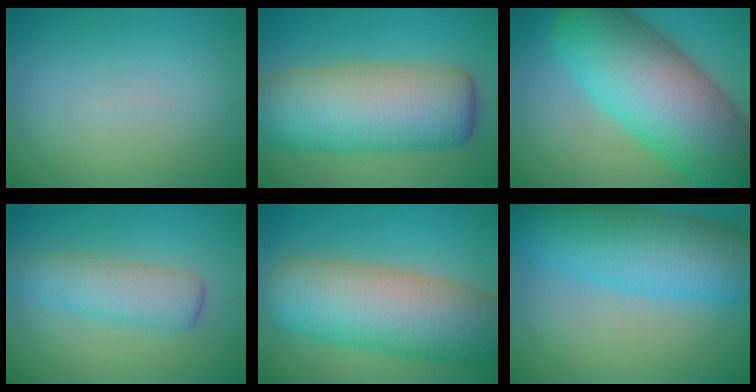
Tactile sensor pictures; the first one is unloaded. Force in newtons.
{"total": 12.0, "press": 12.0, "slide": 0.3}
{"total": 15.0, "press": 15.0, "slide": 0.5}
{"total": 4.2, "press": 4.2, "slide": 0.1}
{"total": 12.0, "press": 12.0, "slide": 0.6}
{"total": 10.7, "press": 10.7, "slide": 0.3}